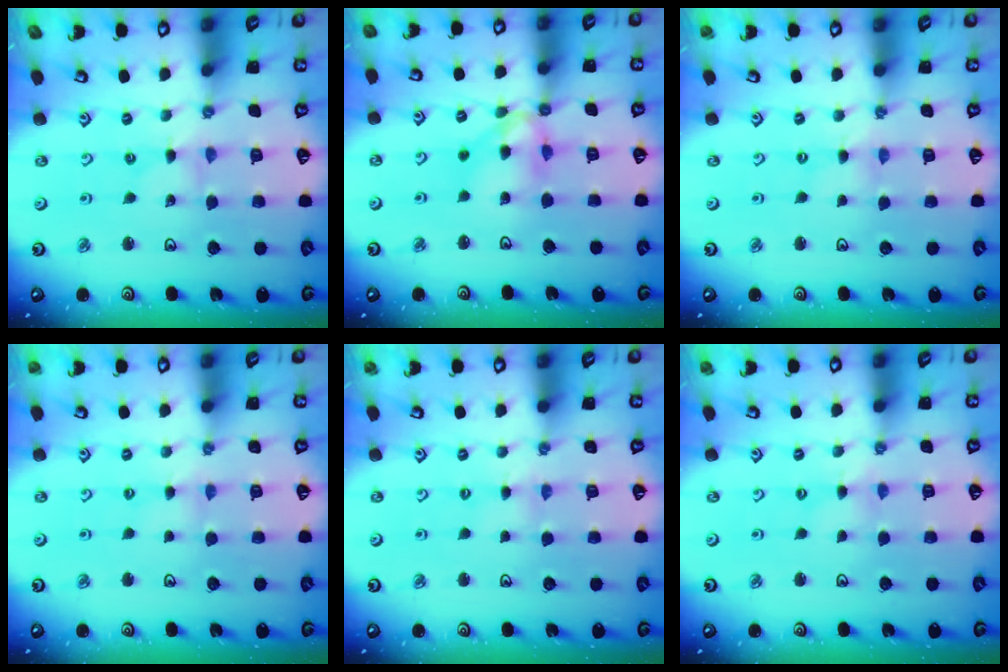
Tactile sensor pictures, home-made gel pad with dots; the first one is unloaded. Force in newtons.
{"total": 11.8, "press": 11.7, "slide": 1.1}
{"total": 0.0}
{"total": 2.9, "press": 2.9, "slide": 0.3}
{"total": 2.0, "press": 2.0, "slide": 0.3}
{"total": 1.3, "press": 1.2, "slide": 0.4}